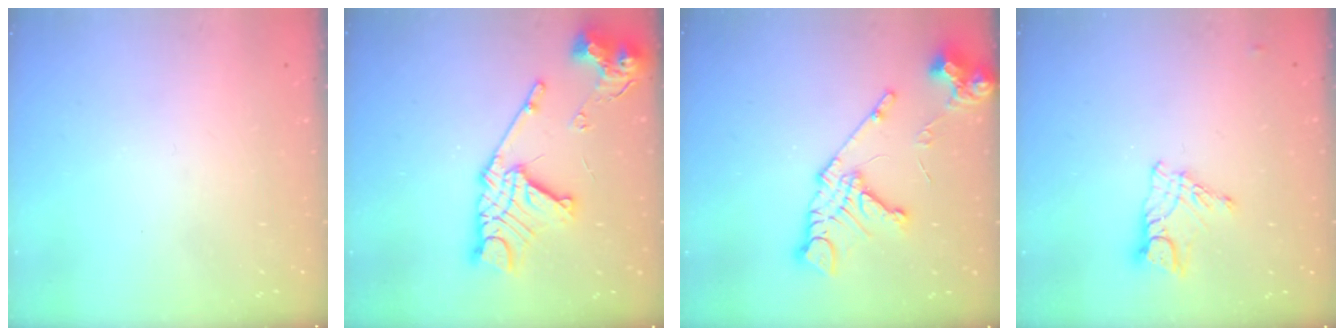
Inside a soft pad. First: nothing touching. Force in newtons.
{"total": 18.5, "press": 18.4, "slide": 2.1}
{"total": 14.5, "press": 14.4, "slide": 1.6}
{"total": 9.6, "press": 9.6, "slide": 0.7}